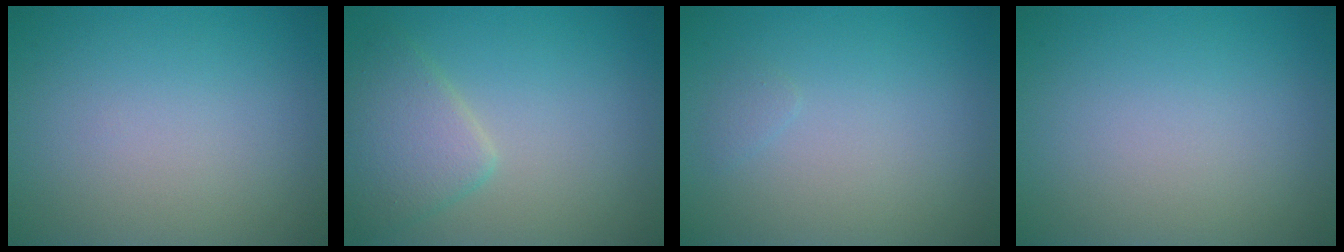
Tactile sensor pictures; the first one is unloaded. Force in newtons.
{"total": 3.4, "press": 3.4, "slide": 0.2}
{"total": 0.6, "press": 0.5, "slide": 0.1}
{"total": 0.0}